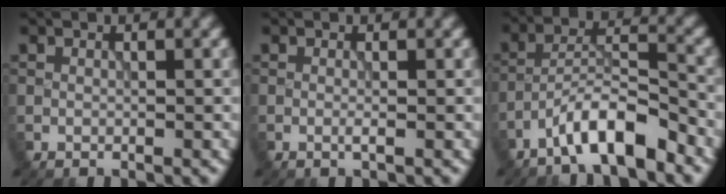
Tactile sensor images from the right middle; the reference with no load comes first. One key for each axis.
{"total": 0.6, "fx": -0.1, "fy": 0.1, "fz": 0.6, "tx": -0.012, "ty": -0.003, "tz": -0.004}
{"total": 5.9, "fx": -4.2, "fy": 1.2, "fz": 3.9, "tx": -0.064, "ty": 0.012, "tz": -0.079}